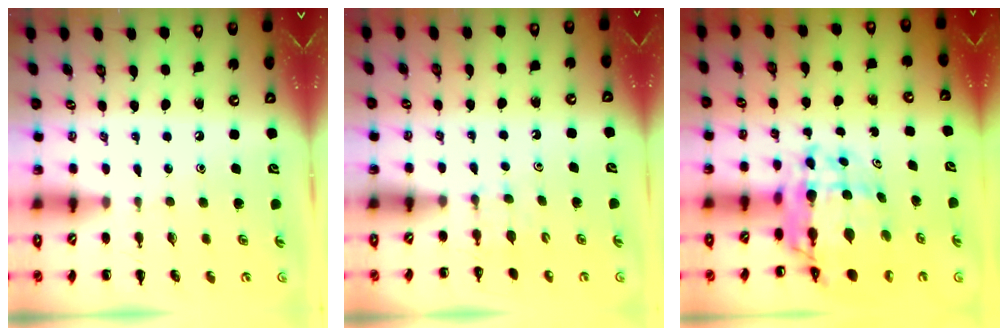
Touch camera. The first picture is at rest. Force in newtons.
{"total": 2.6, "press": 2.4, "slide": 1.0}
{"total": 12.9, "press": 12.1, "slide": 4.3}